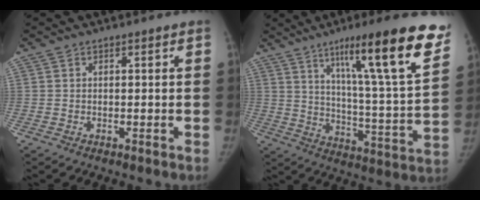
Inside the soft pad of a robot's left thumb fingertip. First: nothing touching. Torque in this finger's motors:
{"motor_torque": [1.72, -1.06, 1.46, -1.36, 0.40]}